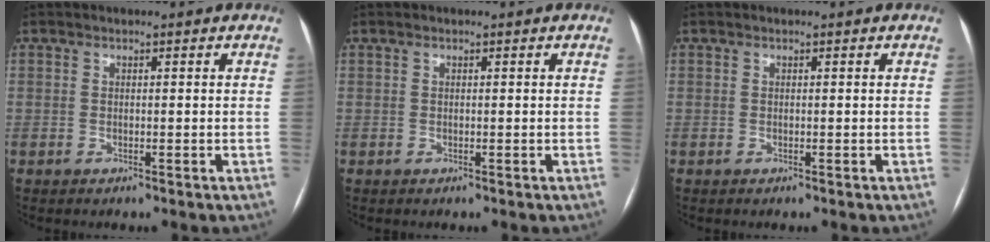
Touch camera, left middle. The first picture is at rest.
{"total": 0.0}
{"total": 0.0}